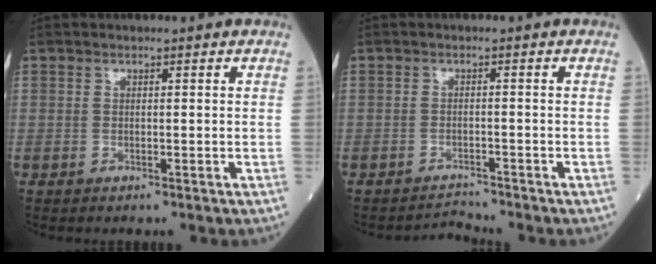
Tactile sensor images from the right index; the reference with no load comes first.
{"total": 2.1, "force": [-1.8, -0.5, -0.8], "torque": [0.016, -0.011, -0.027]}